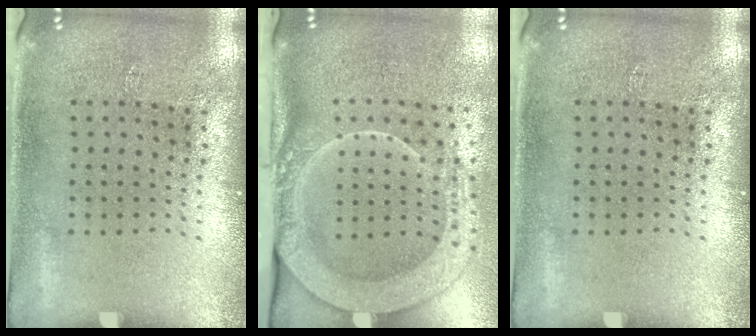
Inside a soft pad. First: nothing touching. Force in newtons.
{"total": 2.7, "press": 2.1, "slide": 1.7}
{"total": 0.0}